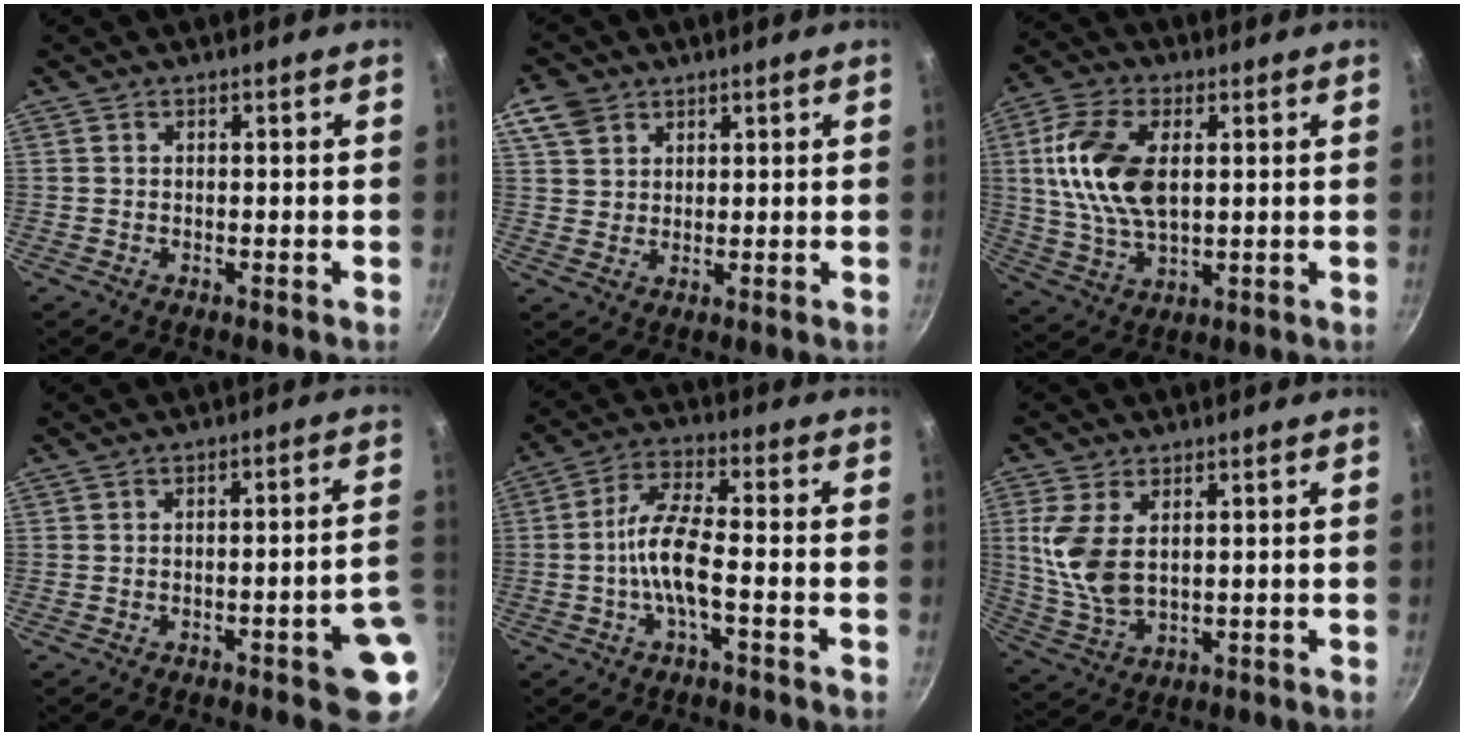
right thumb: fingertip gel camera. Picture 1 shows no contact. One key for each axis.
{"total": 6.2, "fx": 3.4, "fy": 4.7, "fz": 2.2, "tx": -0.026, "ty": -0.004, "tz": 0.065}
{"total": 14.6, "fx": 2.7, "fy": 8.2, "fz": 11.8, "tx": -0.226, "ty": -0.002, "tz": 0.053}
{"total": 8.9, "fx": -3.3, "fy": 1.8, "fz": 8.0, "tx": -0.077, "ty": 0.035, "tz": -0.035}
{"total": 8.3, "fx": -2.2, "fy": 2.3, "fz": 7.6, "tx": -0.157, "ty": 0.030, "tz": -0.053}
{"total": 9.2, "fx": 2.1, "fy": 5.1, "fz": 7.3, "tx": -0.154, "ty": -0.014, "tz": 0.055}